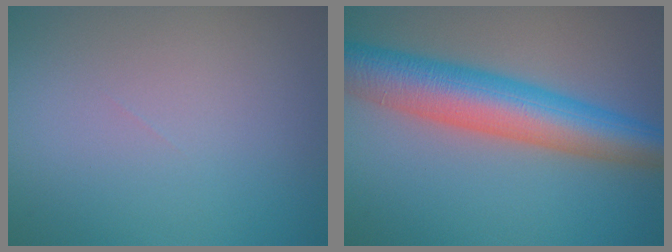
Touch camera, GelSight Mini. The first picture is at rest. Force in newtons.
{"total": 8.6, "press": 8.6, "slide": 0.0}